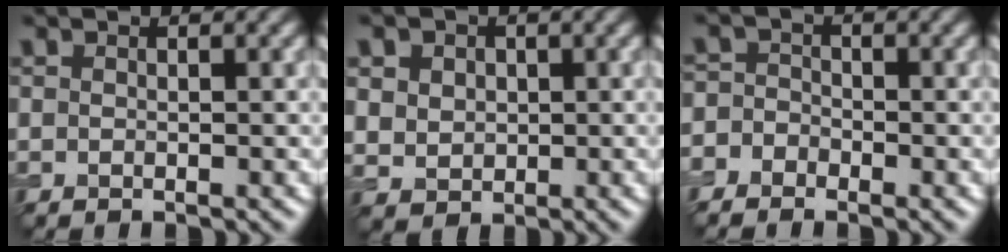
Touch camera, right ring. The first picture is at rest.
{"total": 5.2, "force": [1.9, 4.2, 2.4], "torque": [-0.067, 0.018, 0.029]}
{"total": 2.4, "force": [-1.5, 1.8, 0.4], "torque": [0.010, 0.009, -0.038]}